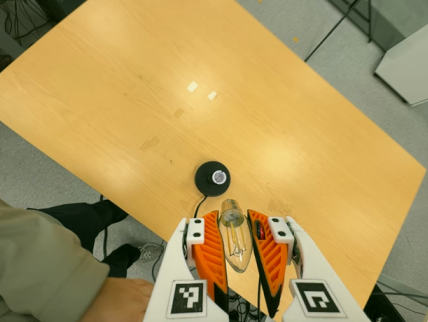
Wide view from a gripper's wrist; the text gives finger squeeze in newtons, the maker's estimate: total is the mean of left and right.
{"total": 20.5, "left": 22.0, "right": 18.9}